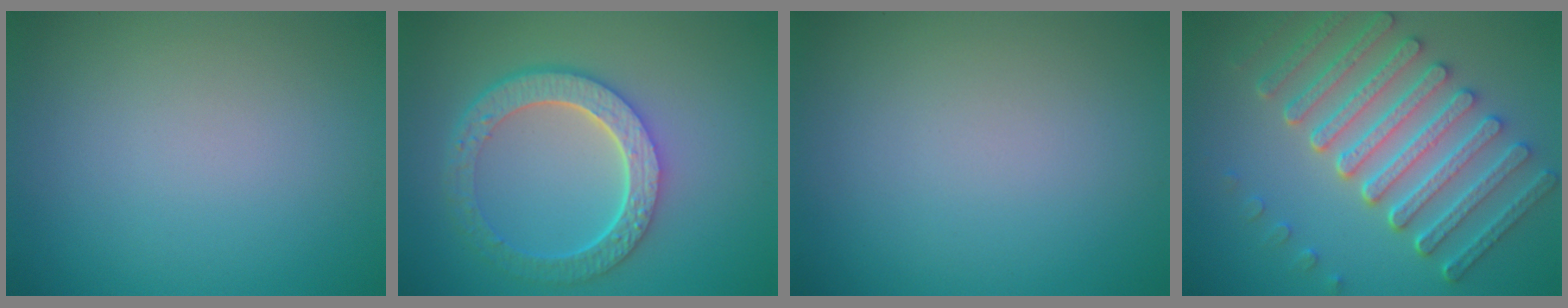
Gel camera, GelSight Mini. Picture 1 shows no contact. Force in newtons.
{"total": 6.1, "press": 4.5, "slide": 4.0}
{"total": 0.0}
{"total": 7.9, "press": 6.1, "slide": 5.0}